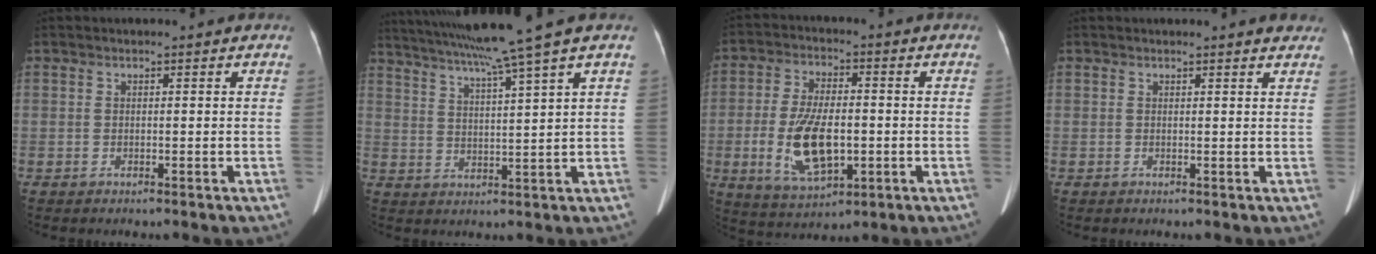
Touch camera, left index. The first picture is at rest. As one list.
[{"total": 12.9, "force": [10.1, -2.9, 7.5], "torque": [-0.128, -0.005, 0.153]}, {"total": 11.5, "force": [-2.2, 5.1, 10.1], "torque": [-0.207, -0.002, -0.029]}, {"total": 3.1, "force": [3.0, 0.4, 0.9], "torque": [-0.012, -0.006, 0.016]}]